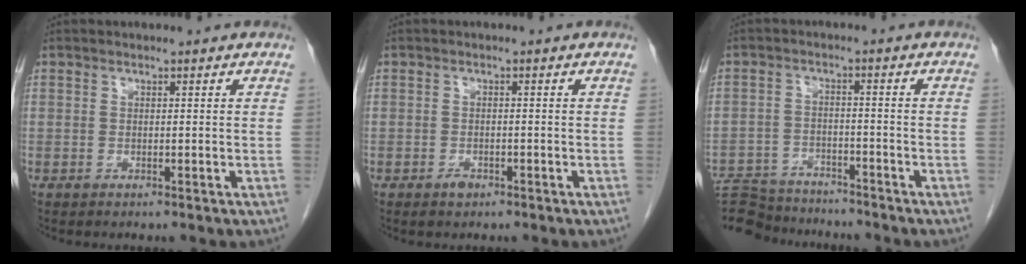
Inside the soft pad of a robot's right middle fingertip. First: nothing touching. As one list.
[{"total": 1.4, "force": [-0.9, 0.7, 0.7], "torque": [-0.013, 0.002, -0.012]}, {"total": 13.6, "force": [-12.6, 3.7, 3.6], "torque": [-0.085, 0.005, -0.193]}]